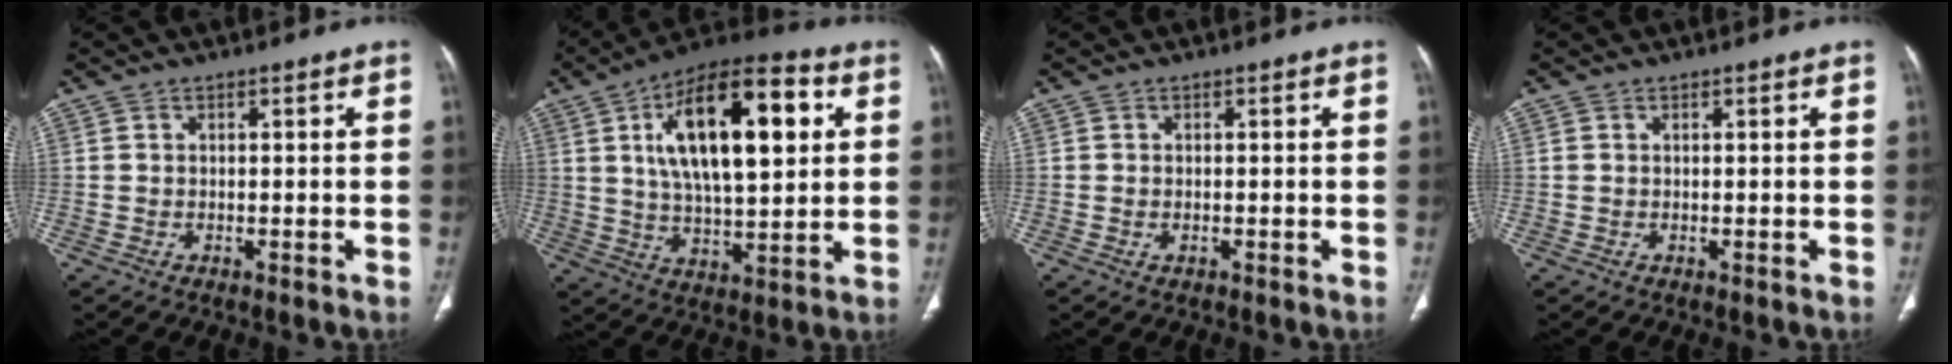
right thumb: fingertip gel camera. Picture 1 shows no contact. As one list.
[{"total": 22.0, "force": [6.1, 9.4, 19.0], "torque": [-0.283, 0.000, 0.093]}, {"total": 0.6, "force": [-0.2, 0.4, 0.4], "torque": [-0.011, 0.003, -0.001]}, {"total": 0.0}]